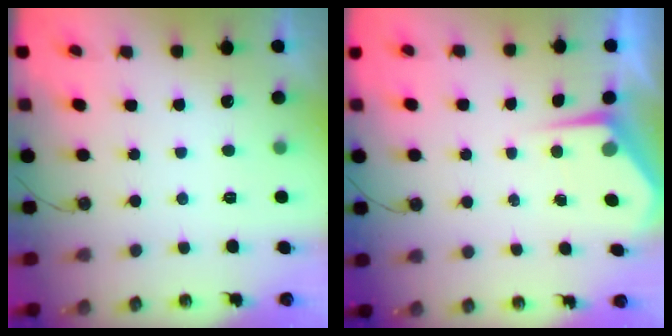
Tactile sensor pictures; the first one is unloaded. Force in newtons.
{"total": 4.0, "press": 4.0, "slide": 0.4}